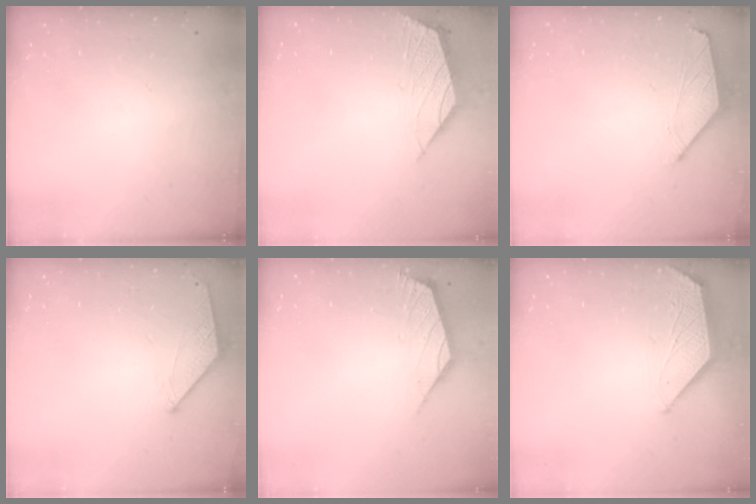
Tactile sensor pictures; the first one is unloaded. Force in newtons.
{"total": 1.8, "press": 1.7, "slide": 0.5}
{"total": 2.0, "press": 1.9, "slide": 0.5}
{"total": 0.5, "press": 0.4, "slide": 0.3}
{"total": 2.9, "press": 2.8, "slide": 0.7}
{"total": 0.8, "press": 0.7, "slide": 0.1}